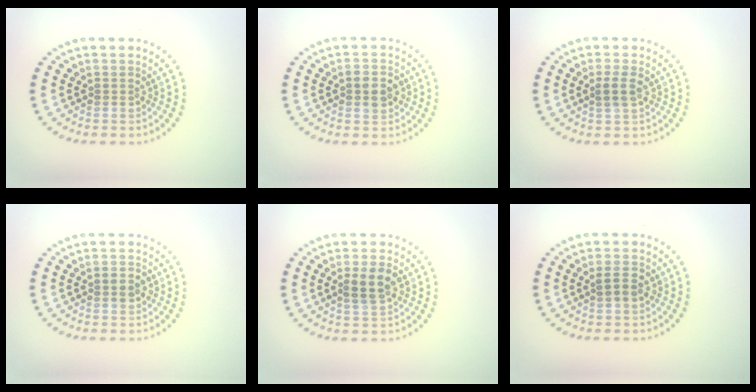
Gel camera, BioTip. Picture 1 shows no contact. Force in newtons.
{"total": 2.8, "press": 2.7, "slide": 0.2}
{"total": 1.5, "press": 1.4, "slide": 0.6}
{"total": 1.1, "press": 1.1, "slide": 0.1}
{"total": 2.7, "press": 2.6, "slide": 0.7}
{"total": 1.9, "press": 1.9, "slide": 0.3}